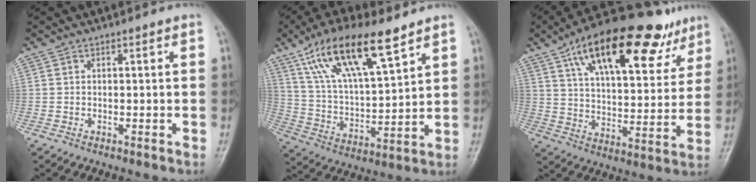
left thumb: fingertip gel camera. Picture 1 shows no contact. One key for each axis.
{"total": 18.2, "fx": 11.0, "fy": 5.9, "fz": 13.2, "tx": -0.223, "ty": -0.033, "tz": 0.212}
{"total": 24.9, "fx": 14.6, "fy": 10.3, "fz": 17.3, "tx": -0.229, "ty": -0.019, "tz": 0.230}